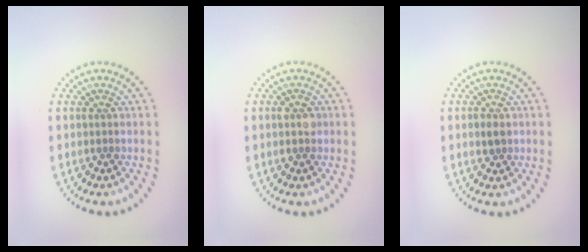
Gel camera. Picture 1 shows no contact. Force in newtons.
{"total": 1.9, "press": 1.9, "slide": 0.1}
{"total": 1.5, "press": 1.5, "slide": 0.2}